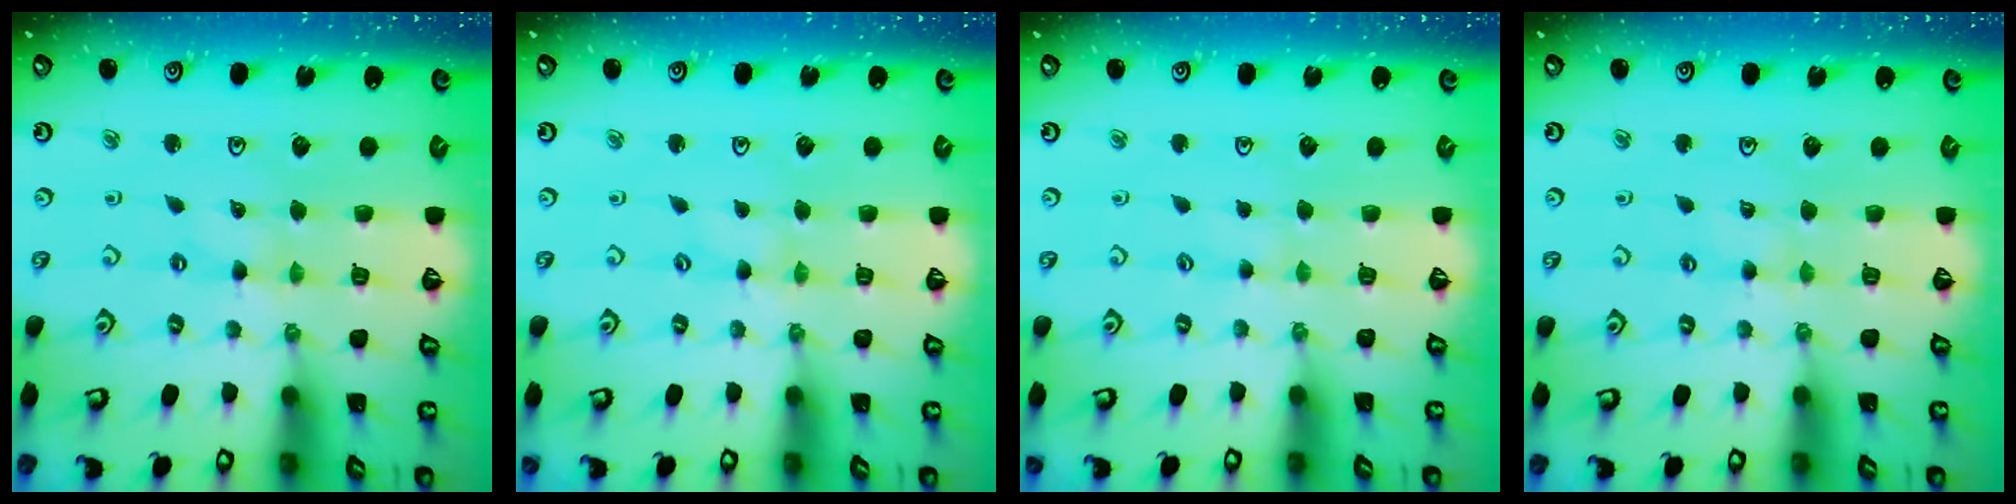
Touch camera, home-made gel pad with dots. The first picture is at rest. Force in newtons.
{"total": 0.0}
{"total": 1.7, "press": 1.7, "slide": 0.3}
{"total": 2.0, "press": 2.0, "slide": 0.3}